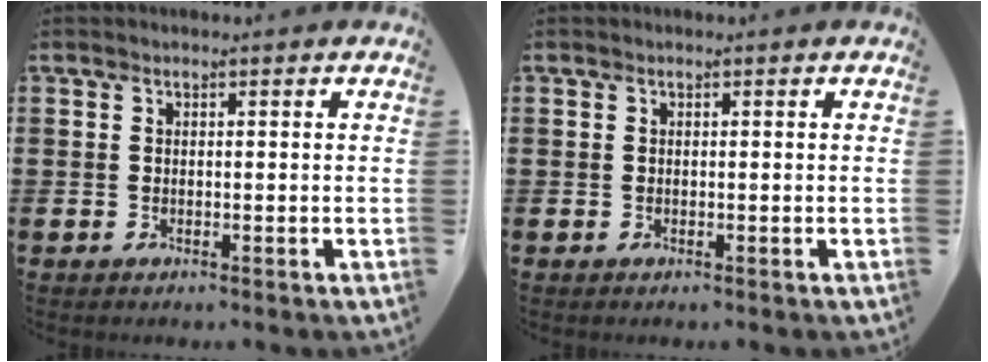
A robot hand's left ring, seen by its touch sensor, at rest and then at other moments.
{"total": 0.0}